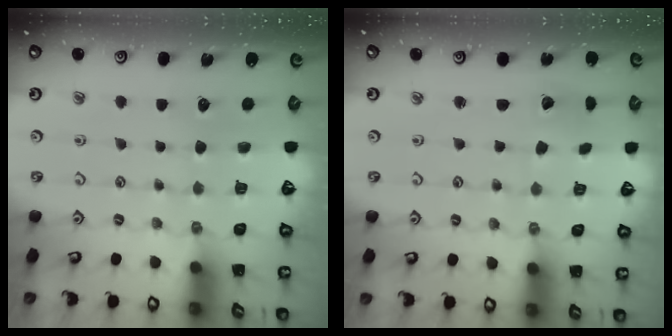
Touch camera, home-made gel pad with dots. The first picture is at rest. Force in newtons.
{"total": 2.0, "press": 2.0, "slide": 0.1}